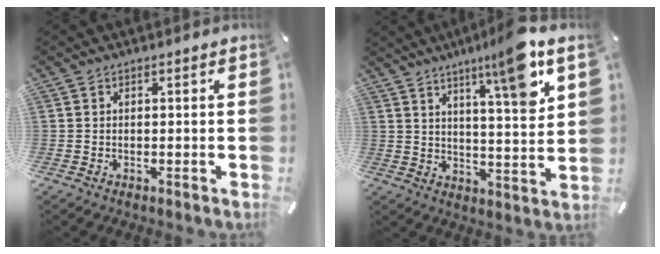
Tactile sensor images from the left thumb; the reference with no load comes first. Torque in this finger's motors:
{"motor_torque": [0.82, 0.13, 0.72, 0.07, 0.16]}